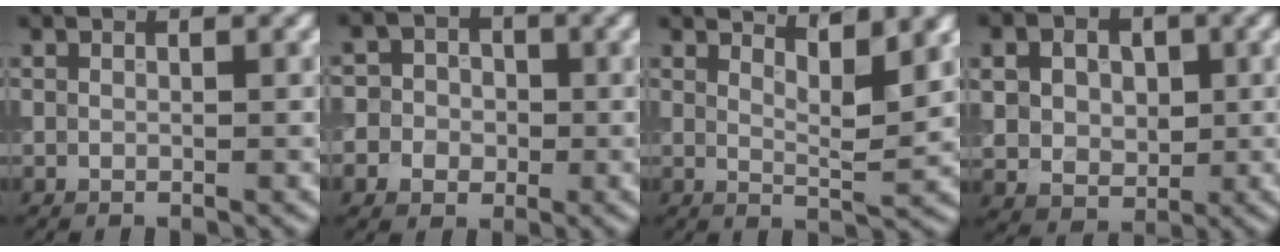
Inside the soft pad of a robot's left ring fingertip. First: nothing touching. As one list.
[{"total": 7.1, "force": [-1.6, 6.7, 1.8], "torque": [-0.025, 0.010, -0.060]}, {"total": 3.9, "force": [3.0, 0.6, 2.4], "torque": [-0.032, -0.002, 0.045]}, {"total": 7.4, "force": [1.6, 5.9, 4.2], "torque": [-0.087, 0.020, 0.018]}]